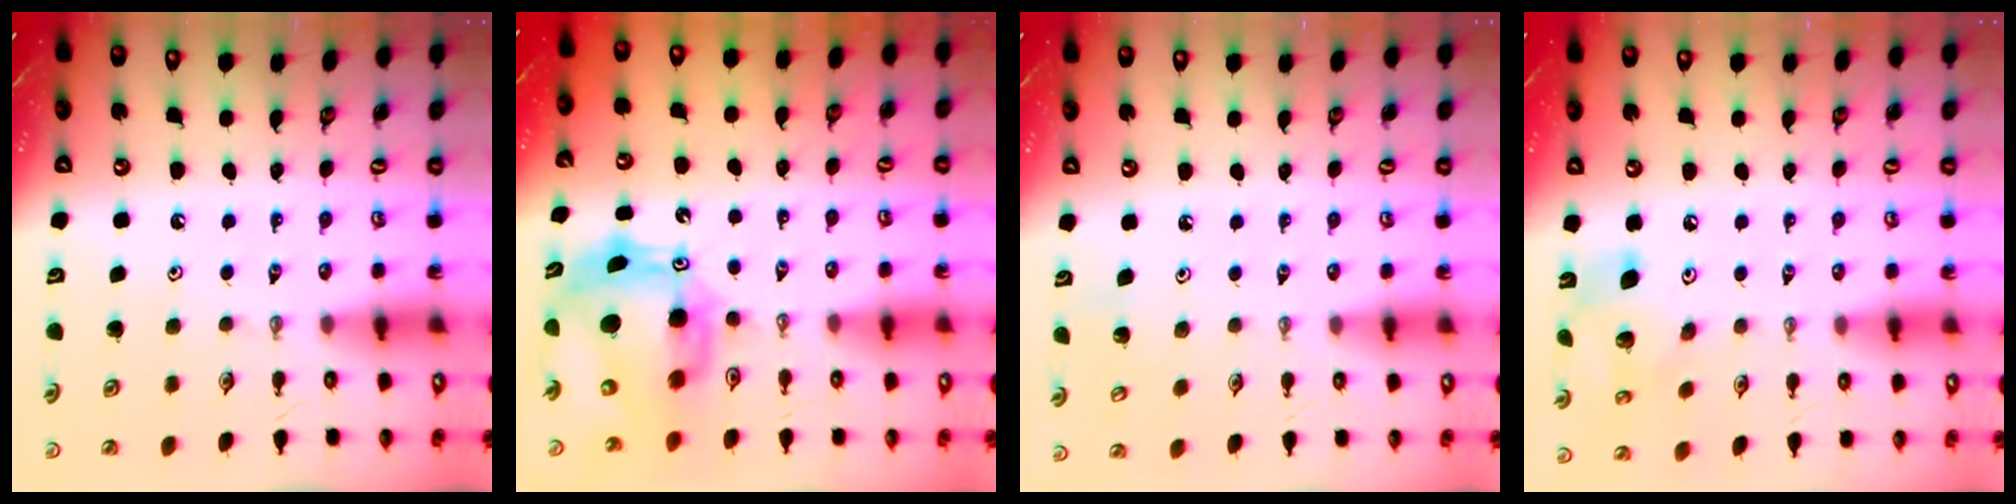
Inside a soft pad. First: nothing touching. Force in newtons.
{"total": 11.2, "press": 11.1, "slide": 1.1}
{"total": 2.9, "press": 2.9, "slide": 0.3}
{"total": 12.3, "press": 12.1, "slide": 2.2}